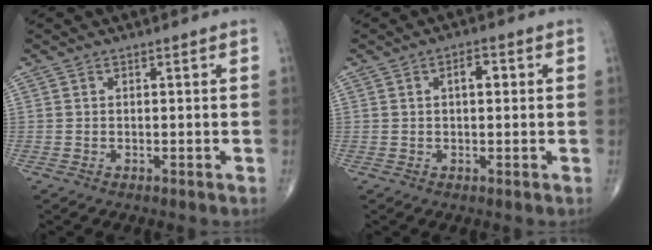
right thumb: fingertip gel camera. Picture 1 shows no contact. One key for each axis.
{"total": 3.2, "fx": 0.7, "fy": 1.6, "fz": 2.6, "tx": -0.037, "ty": 0.008, "tz": 0.007}